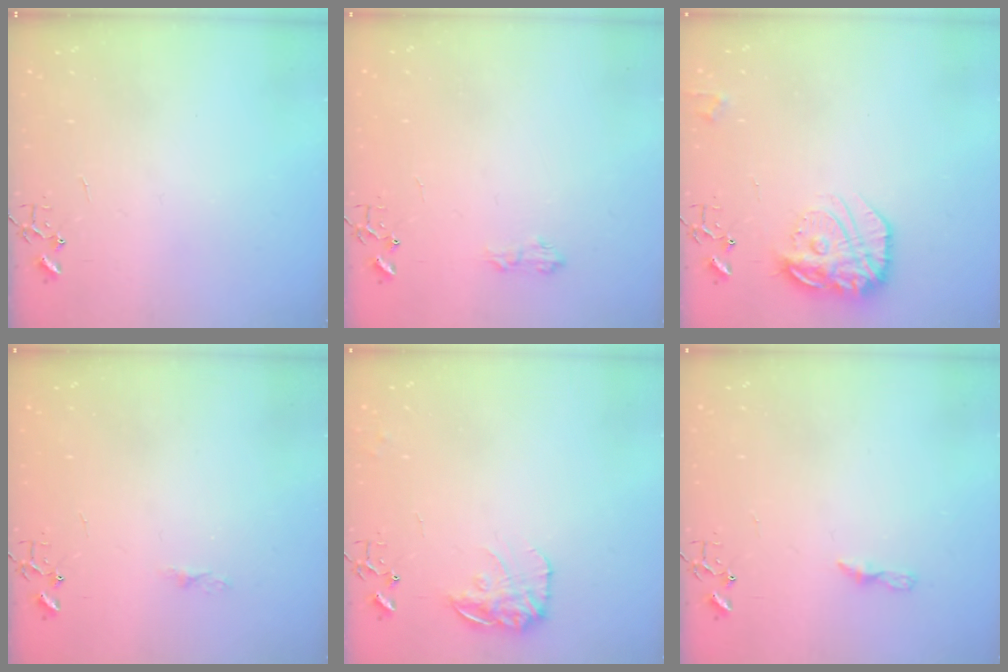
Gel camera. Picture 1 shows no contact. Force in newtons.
{"total": 5.9, "press": 5.9, "slide": 0.8}
{"total": 17.4, "press": 17.3, "slide": 1.2}
{"total": 3.6, "press": 3.5, "slide": 0.5}
{"total": 12.9, "press": 12.8, "slide": 0.6}
{"total": 3.7, "press": 3.7, "slide": 0.4}